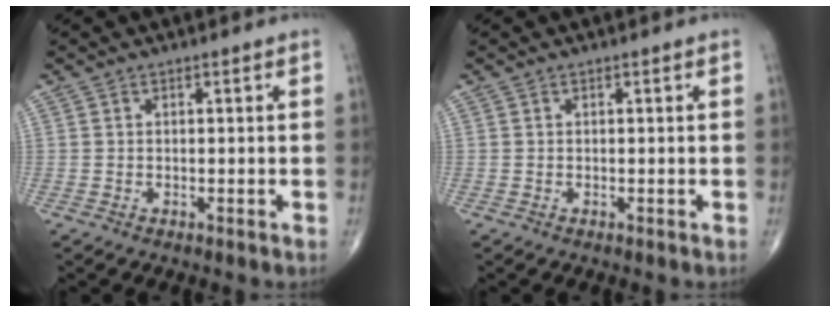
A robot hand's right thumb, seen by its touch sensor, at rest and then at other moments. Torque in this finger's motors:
{"motor_torque": [0.00, 0.00, 0.00, 0.00, 0.00]}